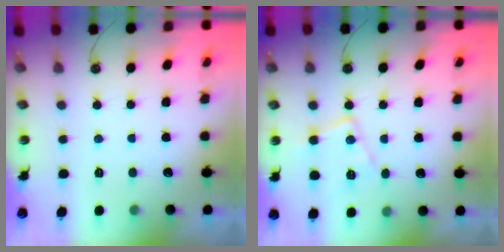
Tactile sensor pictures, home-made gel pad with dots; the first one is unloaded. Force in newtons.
{"total": 12.8, "press": 12.8, "slide": 0.8}